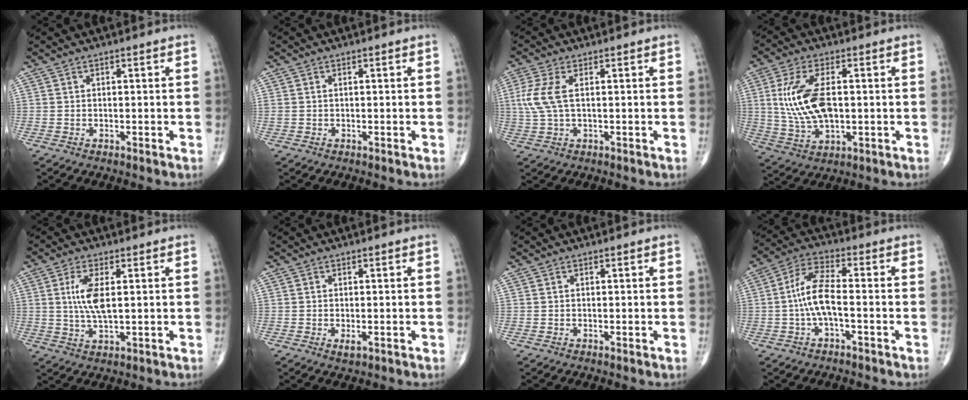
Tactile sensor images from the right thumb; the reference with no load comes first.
{"total": 0.7, "force": [0.1, 0.5, 0.5], "torque": [-0.015, 0.006, 0.007]}
{"total": 6.1, "force": [1.0, 2.6, 5.5], "torque": [-0.153, 0.011, 0.021]}
{"total": 12.9, "force": [1.2, 6.5, 11.1], "torque": [-0.228, 0.001, 0.031]}
{"total": 6.8, "force": [1.2, 2.5, 6.3], "torque": [-0.133, -0.006, 0.026]}
{"total": 1.4, "force": [-0.5, 0.6, 1.1], "torque": [-0.017, -0.002, -0.005]}
{"total": 0.0}
{"total": 8.0, "force": [-1.4, 2.6, 7.4], "torque": [-0.159, 0.030, -0.032]}